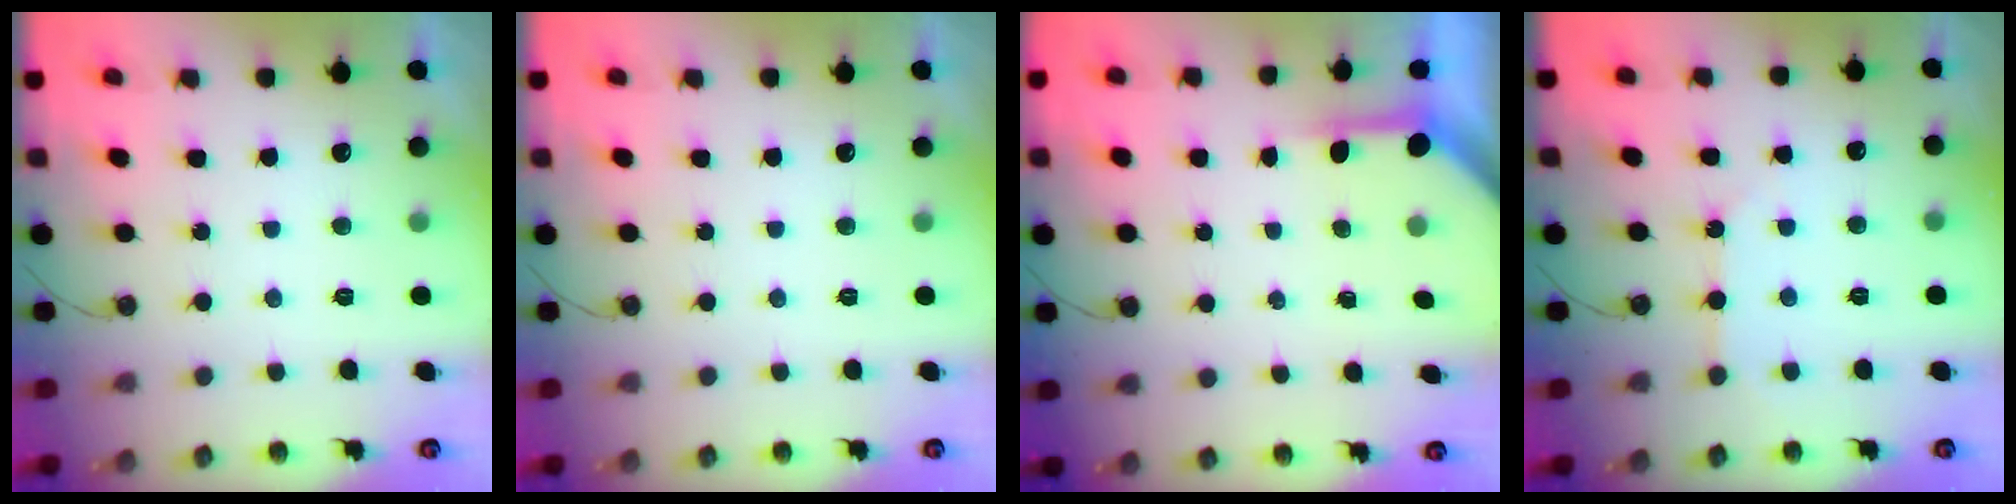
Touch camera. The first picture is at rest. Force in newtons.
{"total": 0.0}
{"total": 4.0, "press": 4.0, "slide": 0.4}
{"total": 3.1, "press": 3.1, "slide": 0.4}